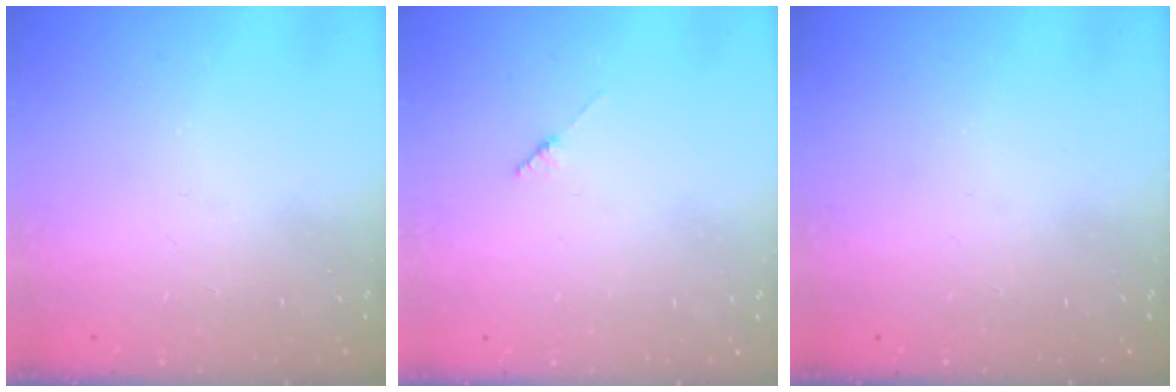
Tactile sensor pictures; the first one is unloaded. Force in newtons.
{"total": 1.8, "press": 1.7, "slide": 0.3}
{"total": 0.0}